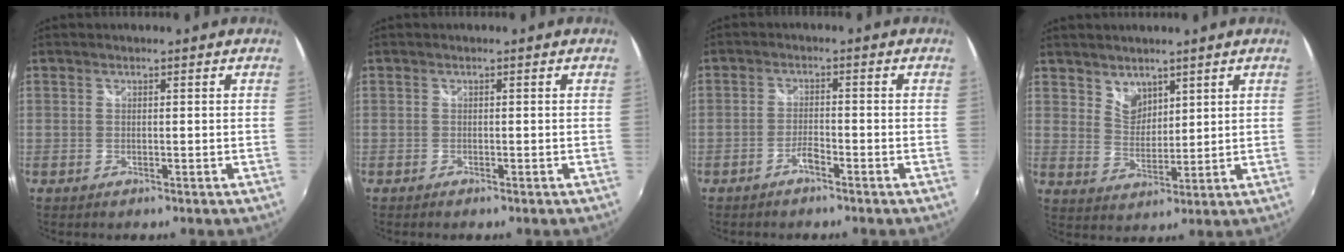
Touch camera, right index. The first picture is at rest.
{"total": 0.5, "force": [-0.5, 0.2, 0.2], "torque": [-0.005, -0.003, -0.010]}
{"total": 2.3, "force": [-1.8, 0.4, 1.3], "torque": [-0.035, 0.004, -0.038]}
{"total": 5.0, "force": [3.7, 3.1, 1.3], "torque": [-0.008, 0.004, 0.070]}